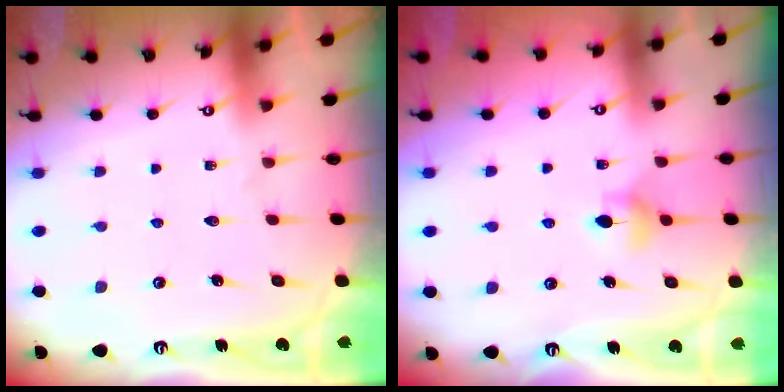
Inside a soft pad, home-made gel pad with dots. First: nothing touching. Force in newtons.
{"total": 5.6, "press": 5.6, "slide": 0.5}